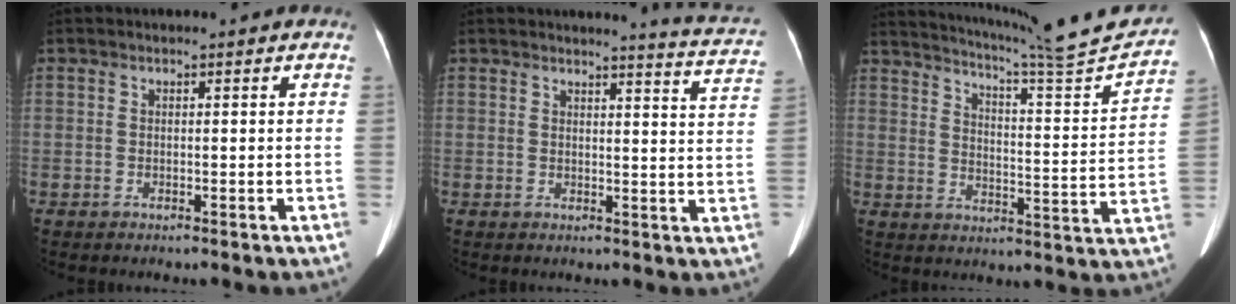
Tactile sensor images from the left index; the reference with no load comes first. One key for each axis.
{"total": 8.7, "fx": 8.6, "fy": -0.8, "fz": 1.4, "tx": -0.019, "ty": -0.063, "tz": 0.075}
{"total": 19.9, "fx": 18.7, "fy": -1.2, "fz": 7.0, "tx": -0.117, "ty": -0.062, "tz": 0.240}